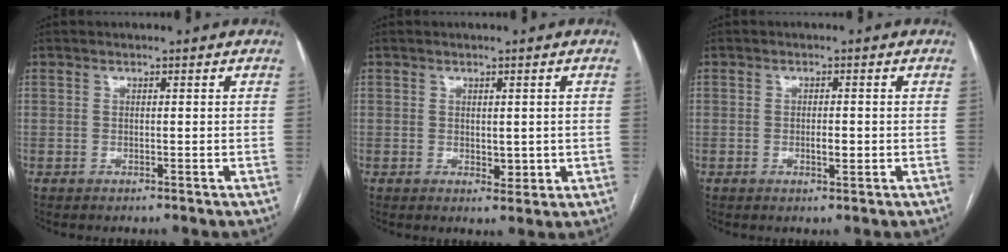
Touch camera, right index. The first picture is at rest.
{"total": 2.7, "force": [0.0, 1.7, 2.1], "torque": [-0.023, -0.002, 0.007]}
{"total": 1.7, "force": [-0.3, 0.6, 1.6], "torque": [-0.027, 0.000, -0.003]}